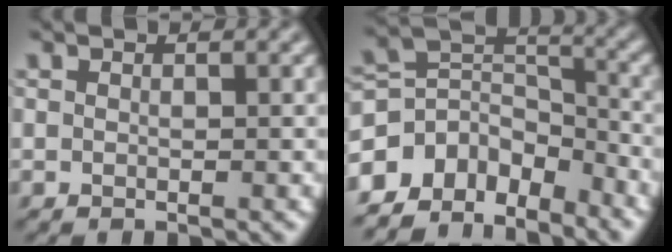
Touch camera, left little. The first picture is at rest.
{"total": 6.8, "force": [-5.2, 3.8, 2.3], "torque": [-0.031, 0.007, -0.103]}